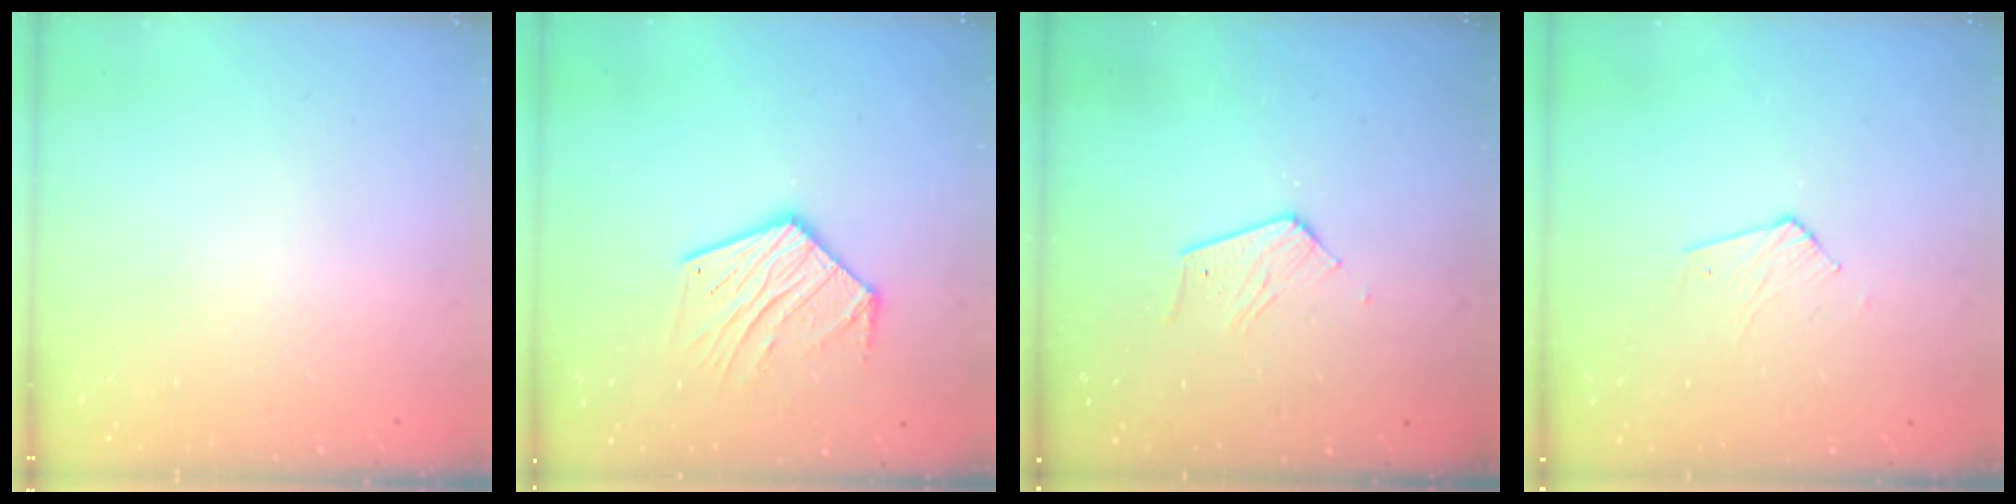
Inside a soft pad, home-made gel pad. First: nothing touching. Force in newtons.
{"total": 14.8, "press": 14.7, "slide": 1.1}
{"total": 5.3, "press": 5.3, "slide": 0.5}
{"total": 2.6, "press": 2.6, "slide": 0.2}